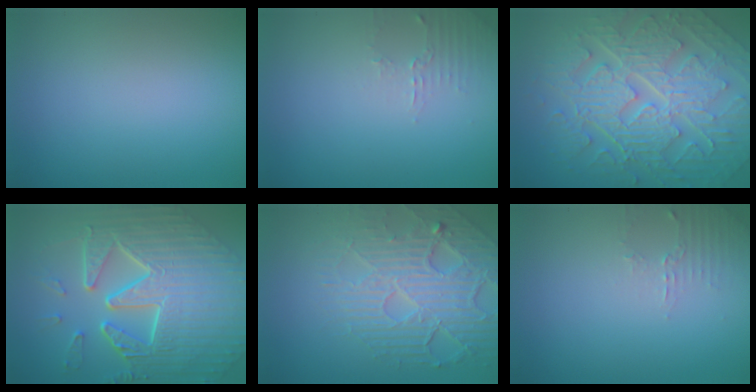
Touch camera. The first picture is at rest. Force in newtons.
{"total": 1.4, "press": 1.4, "slide": 0.4}
{"total": 10.5, "press": 7.2, "slide": 7.7}
{"total": 11.0, "press": 7.4, "slide": 8.1}
{"total": 7.3, "press": 5.3, "slide": 5.1}
{"total": 1.4, "press": 1.4, "slide": 0.4}